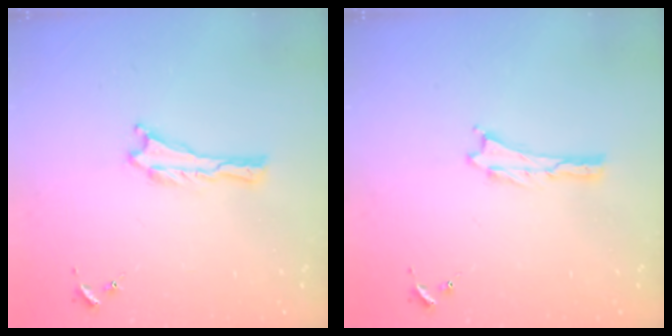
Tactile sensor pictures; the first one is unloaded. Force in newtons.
{"total": 0.0}